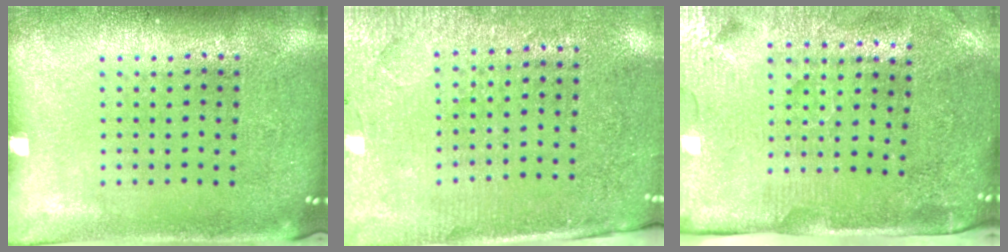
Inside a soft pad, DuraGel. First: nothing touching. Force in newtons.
{"total": 2.9, "press": 2.7, "slide": 1.1}
{"total": 4.3, "press": 3.7, "slide": 2.2}